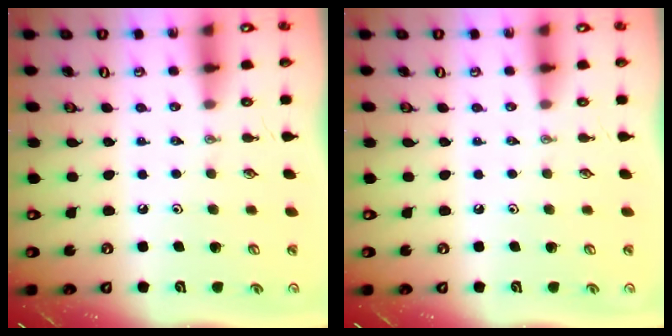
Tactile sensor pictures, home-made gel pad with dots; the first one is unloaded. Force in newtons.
{"total": 0.0}